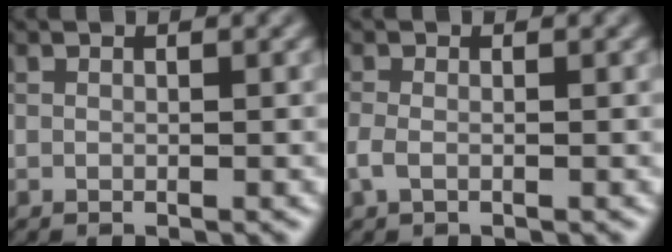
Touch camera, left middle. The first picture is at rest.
{"total": 1.3, "force": [-0.4, 0.6, 1.1], "torque": [-0.028, -0.001, -0.013]}